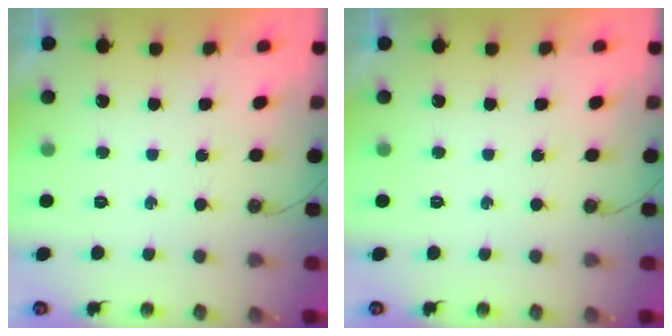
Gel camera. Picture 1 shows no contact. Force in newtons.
{"total": 0.0}